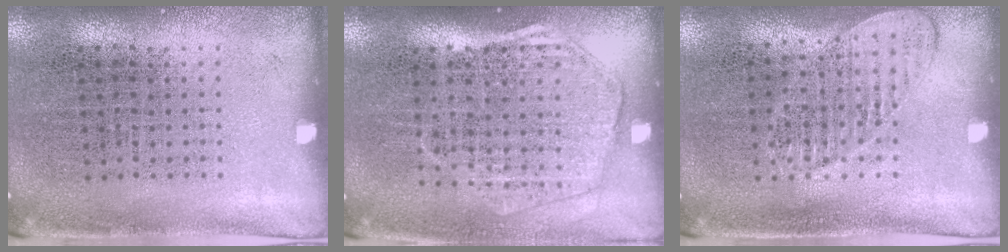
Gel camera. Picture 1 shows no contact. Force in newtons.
{"total": 1.7, "press": 1.6, "slide": 0.7}
{"total": 1.0, "press": 1.0, "slide": 0.1}